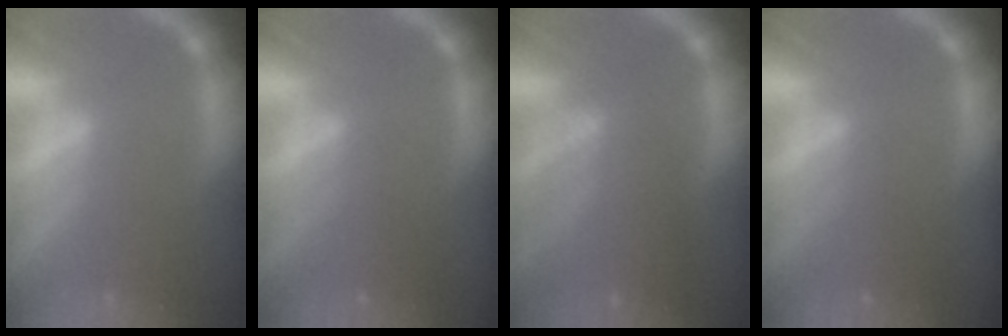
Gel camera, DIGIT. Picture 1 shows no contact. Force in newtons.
{"total": 2.0}
{"total": 5.5}
{"total": 2.0}